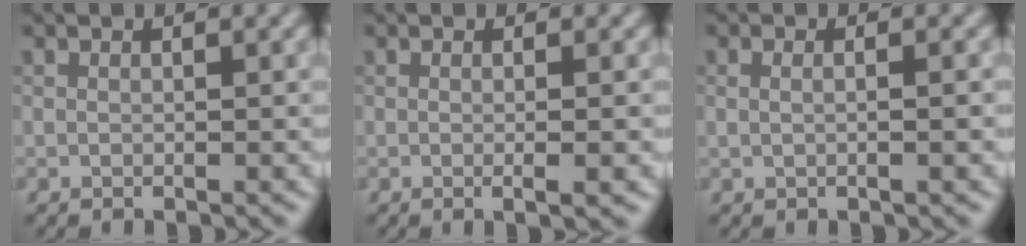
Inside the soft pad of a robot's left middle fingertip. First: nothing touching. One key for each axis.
{"total": 1.6, "fx": -0.5, "fy": 0.2, "fz": 1.5, "tx": -0.024, "ty": 0.003, "tz": -0.003}
{"total": 2.0, "fx": 0.1, "fy": 1.0, "fz": 1.7, "tx": -0.014, "ty": 0.011, "tz": -0.001}